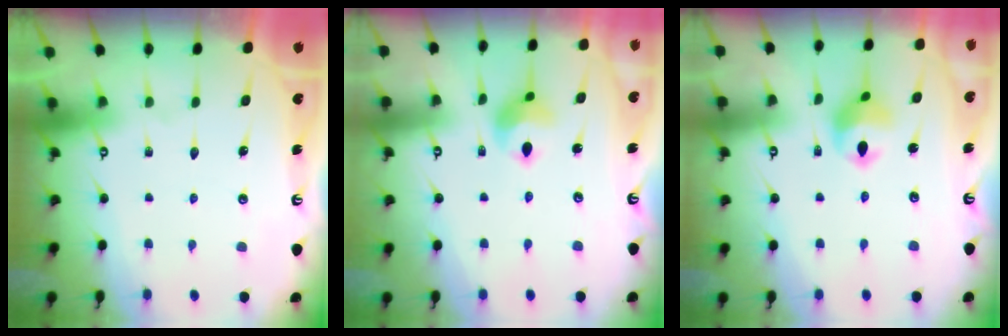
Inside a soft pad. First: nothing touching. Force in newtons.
{"total": 8.3, "press": 8.2, "slide": 1.0}
{"total": 8.8, "press": 8.7, "slide": 0.6}